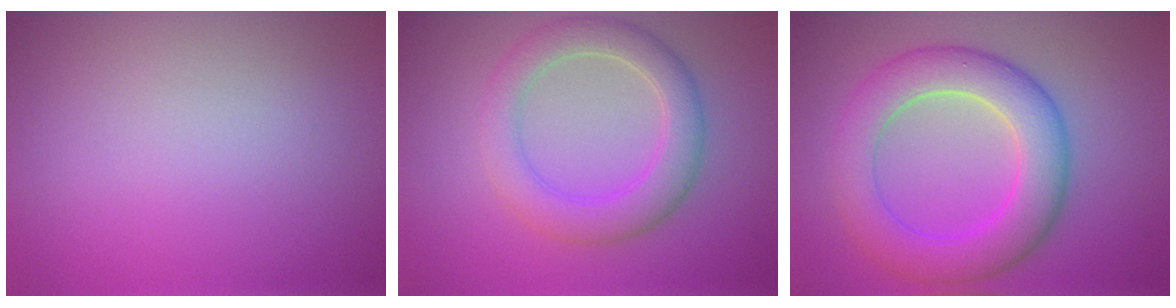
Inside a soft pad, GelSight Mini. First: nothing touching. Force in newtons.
{"total": 4.5, "press": 4.5, "slide": 0.3}
{"total": 6.9, "press": 6.9, "slide": 0.2}